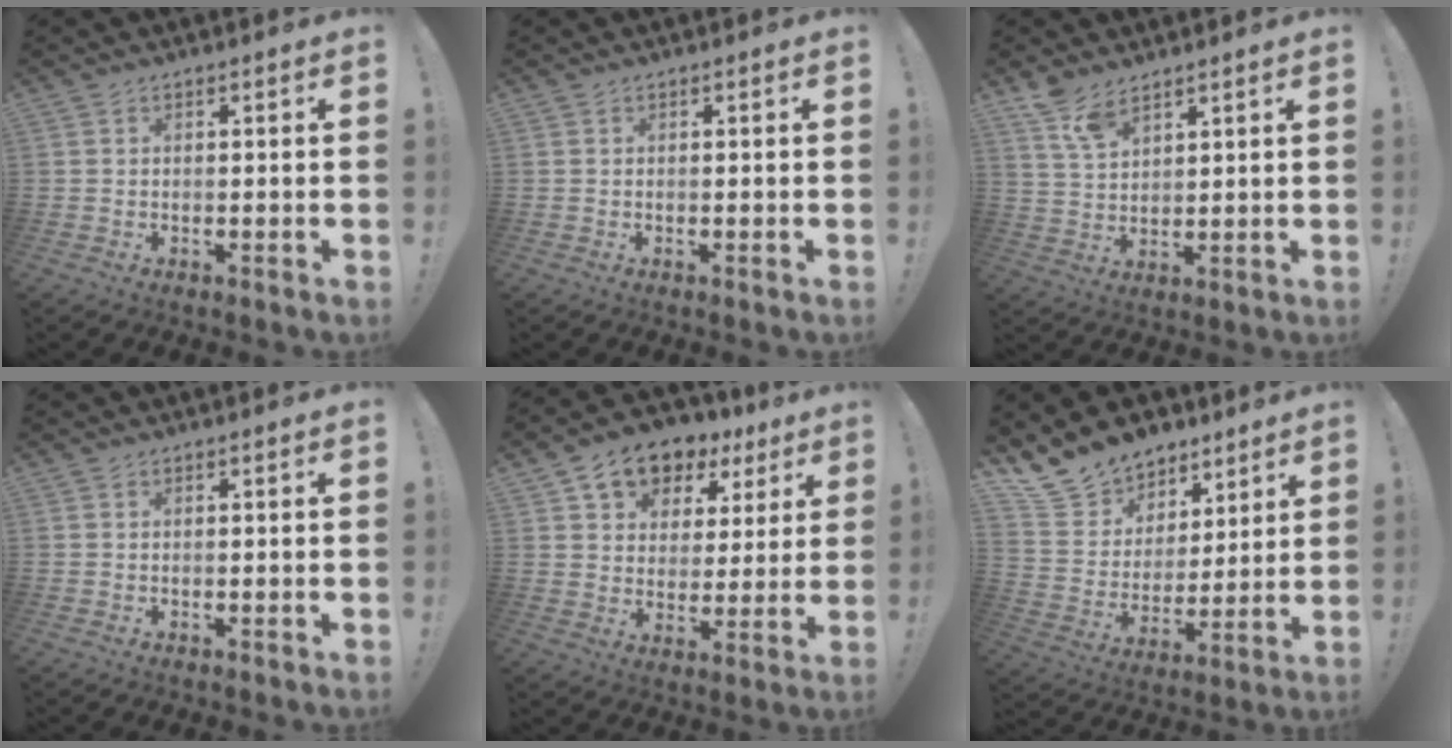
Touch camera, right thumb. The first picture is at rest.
{"total": 0.0}
{"total": 7.3, "force": [5.8, 3.0, 3.3], "torque": [-0.062, -0.030, 0.109]}
{"total": 0.0}
{"total": 11.1, "force": [7.1, 7.4, 4.3], "torque": [-0.072, -0.041, 0.135]}
{"total": 13.0, "force": [10.0, 8.0, 2.0], "torque": [-0.057, -0.074, 0.201]}